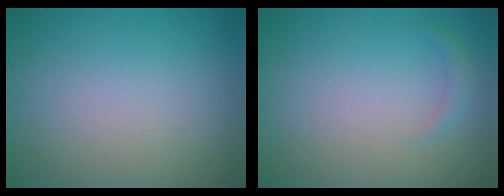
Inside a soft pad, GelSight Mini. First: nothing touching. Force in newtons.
{"total": 1.0, "press": 1.0, "slide": 0.1}